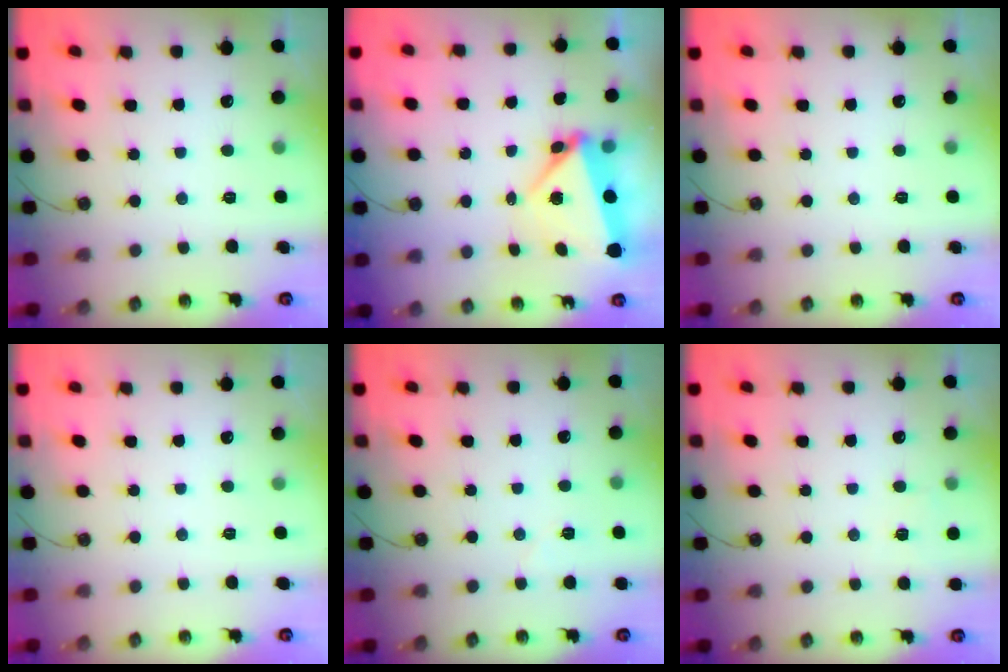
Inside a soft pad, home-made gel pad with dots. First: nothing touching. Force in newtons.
{"total": 5.2, "press": 4.6, "slide": 2.2}
{"total": 0.0}
{"total": 0.0}
{"total": 3.4, "press": 2.9, "slide": 1.8}
{"total": 3.7, "press": 3.7, "slide": 0.1}